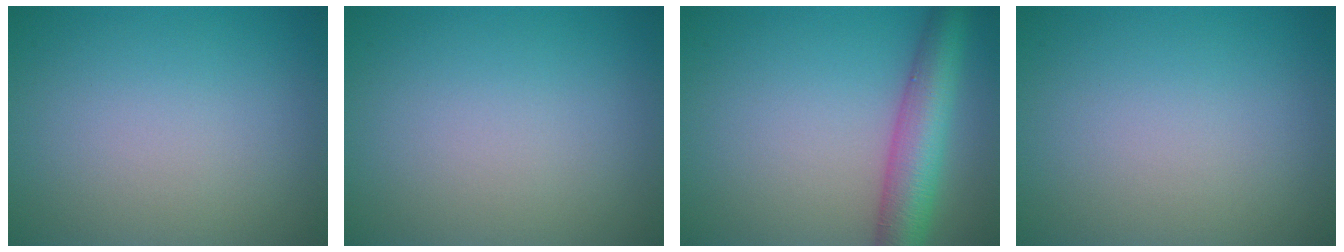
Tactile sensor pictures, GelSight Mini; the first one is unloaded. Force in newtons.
{"total": 0.0}
{"total": 6.3, "press": 6.3, "slide": 0.2}
{"total": 0.0}